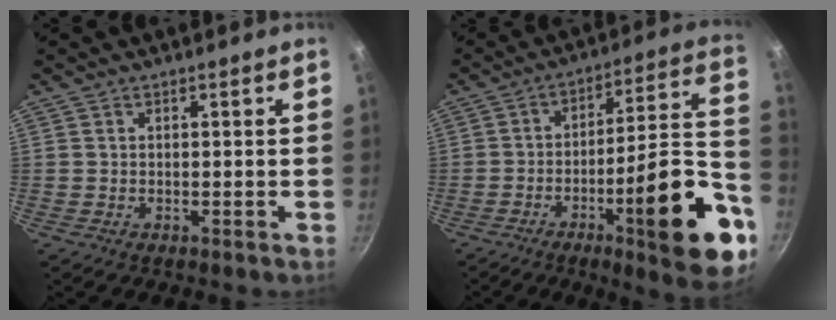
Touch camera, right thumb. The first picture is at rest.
{"total": 24.1, "force": [-9.7, 5.8, 21.2], "torque": [-0.258, 0.049, -0.146]}